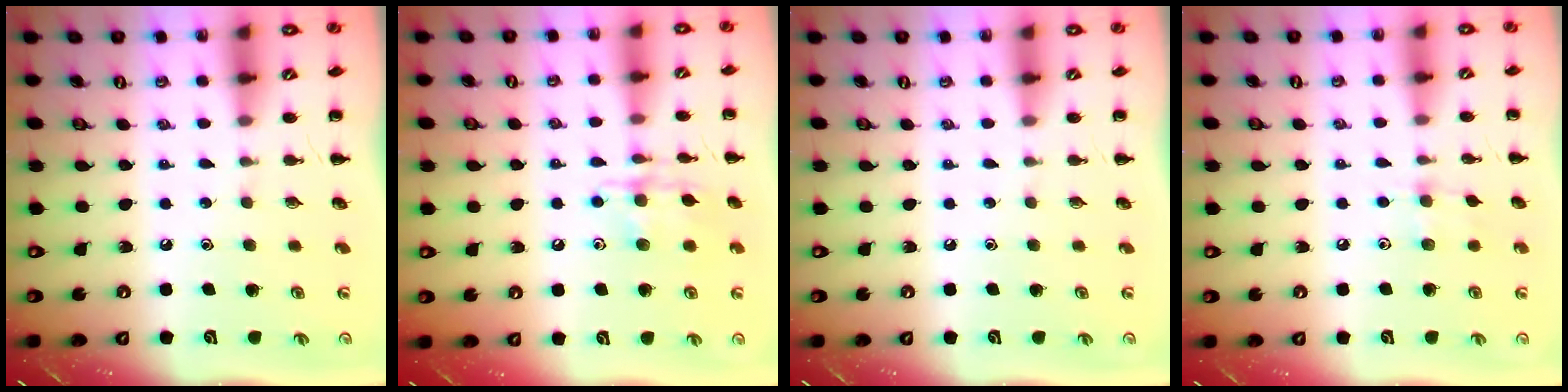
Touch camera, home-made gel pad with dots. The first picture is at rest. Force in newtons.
{"total": 10.8, "press": 10.7, "slide": 0.7}
{"total": 0.0}
{"total": 5.1, "press": 4.8, "slide": 1.5}